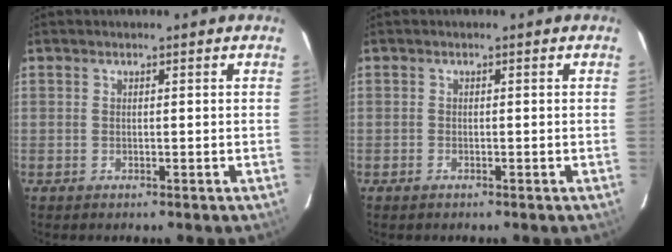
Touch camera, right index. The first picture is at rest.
{"total": 0.7, "force": [-0.6, 0.3, 0.2], "torque": [-0.005, 0.000, -0.012]}